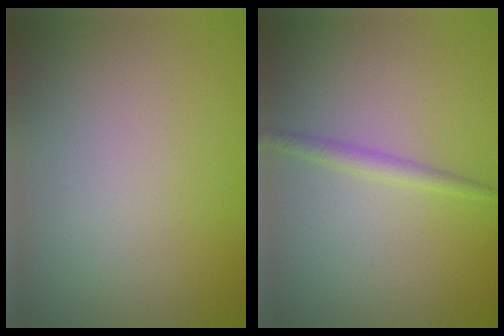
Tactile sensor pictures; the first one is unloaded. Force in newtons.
{"total": 1.4, "press": 1.4, "slide": 0.1}